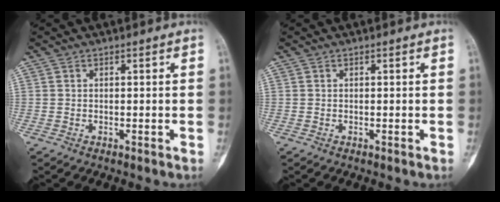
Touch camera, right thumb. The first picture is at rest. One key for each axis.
{"total": 0.0}